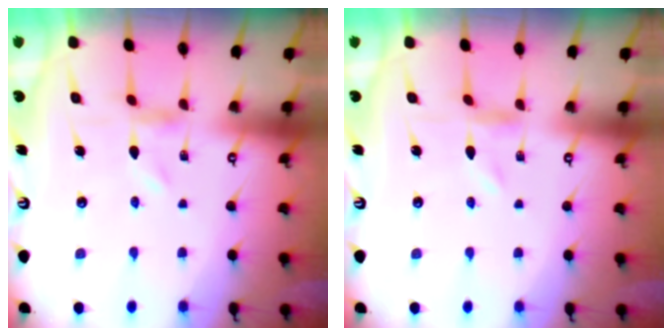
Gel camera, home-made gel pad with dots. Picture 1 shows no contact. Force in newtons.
{"total": 0.0}